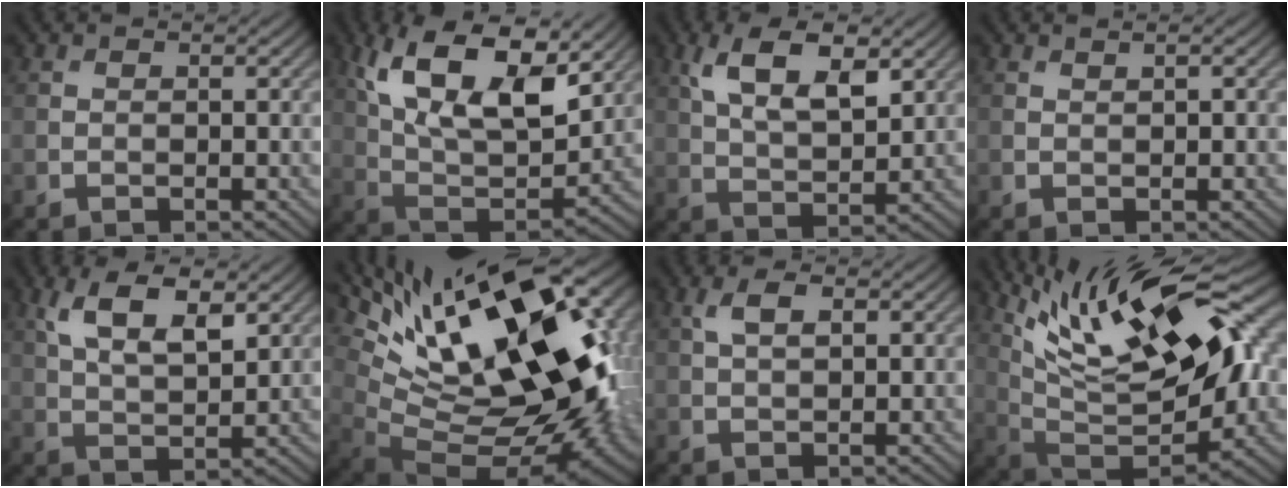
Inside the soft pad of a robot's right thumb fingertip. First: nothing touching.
{"total": 16.2, "force": [7.8, 7.5, 12.1], "torque": [-0.241, 0.004, 0.125]}
{"total": 9.2, "force": [4.3, 3.9, 7.2], "torque": [-0.146, 0.006, 0.083]}
{"total": 0.7, "force": [0.4, 0.1, 0.5], "torque": [-0.009, 0.003, 0.007]}
{"total": 8.4, "force": [4.0, 3.5, 6.5], "torque": [-0.132, 0.005, 0.078]}
{"total": 20.7, "force": [5.7, 9.7, 17.4], "torque": [-0.301, 0.006, 0.116]}
{"total": 3.1, "force": [1.2, 1.4, 2.6], "torque": [-0.057, 0.004, 0.023]}
{"total": 18.1, "force": [7.6, 6.1, 15.2], "torque": [-0.286, 0.013, 0.142]}